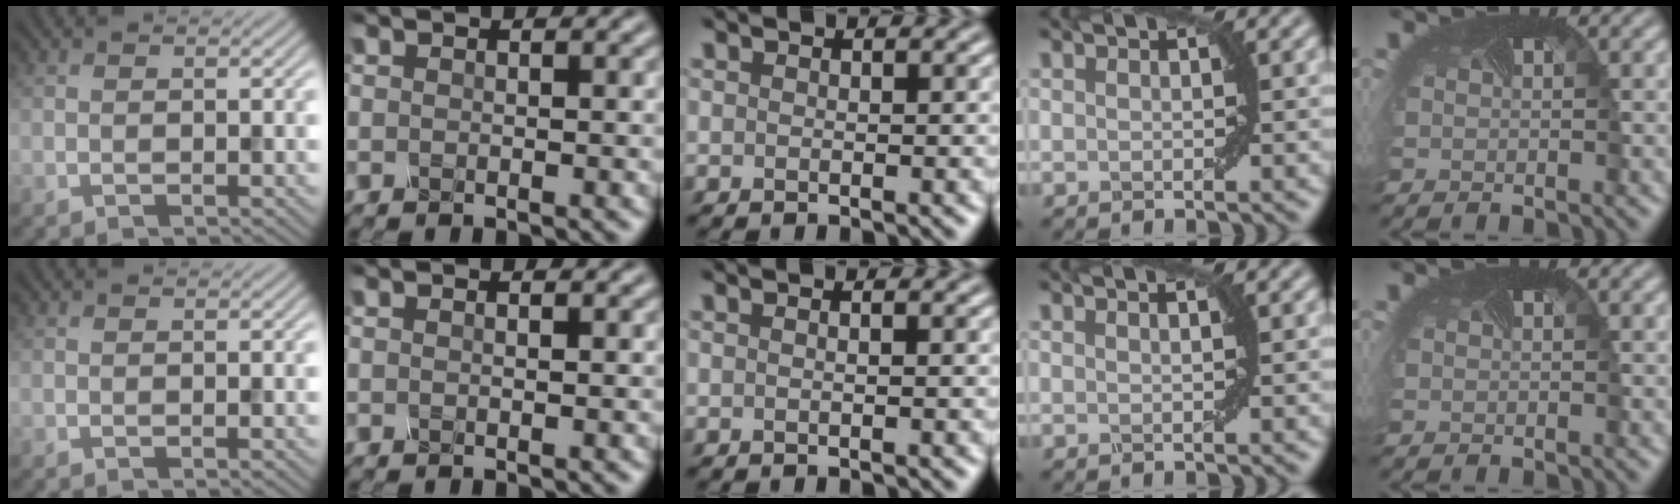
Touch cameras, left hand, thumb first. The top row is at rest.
{"middle": {"total": 0.9, "force": [0.1, 0.4, 0.8], "torque": [-0.009, -0.002, -0.007]}, "ring": {"total": 0.8, "force": [0.6, 0.1, 0.5], "torque": [-0.004, -0.001, 0.005]}}